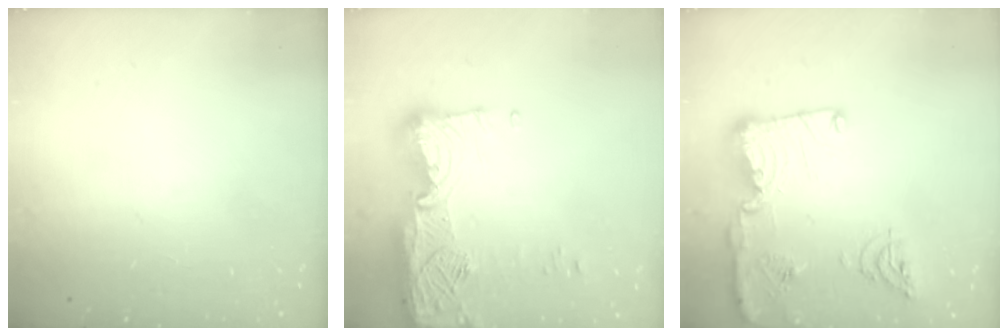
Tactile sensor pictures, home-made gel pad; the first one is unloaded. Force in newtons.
{"total": 21.0, "press": 20.1, "slide": 6.1}
{"total": 19.6, "press": 18.8, "slide": 5.6}